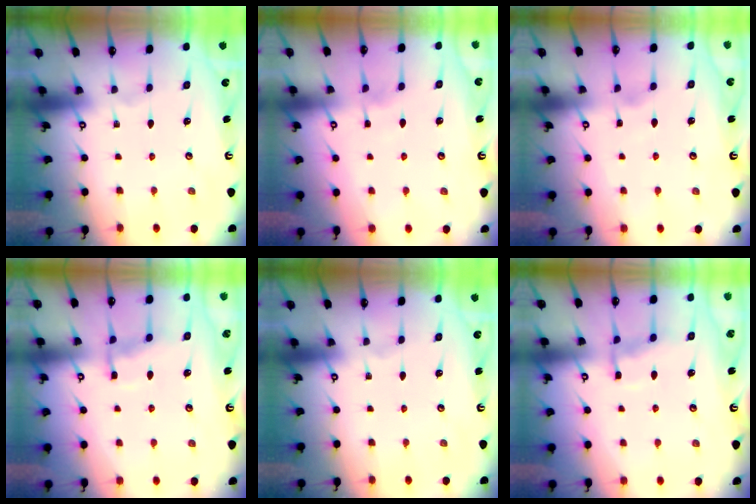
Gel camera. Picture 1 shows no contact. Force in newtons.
{"total": 3.4, "press": 3.3, "slide": 0.5}
{"total": 2.7, "press": 2.7, "slide": 0.3}
{"total": 7.7, "press": 7.7, "slide": 0.7}
{"total": 0.0}
{"total": 7.7, "press": 7.7, "slide": 0.7}